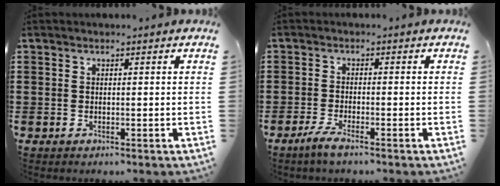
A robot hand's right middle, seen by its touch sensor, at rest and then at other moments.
{"total": 2.6, "force": [-1.9, 0.0, 1.7], "torque": [-0.042, -0.004, -0.039]}